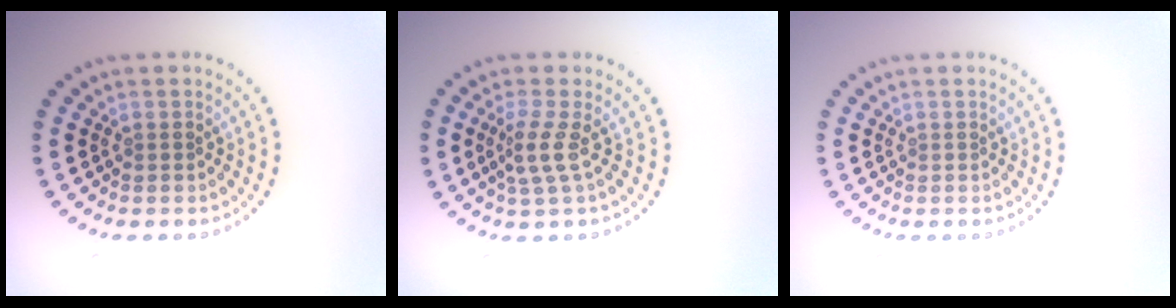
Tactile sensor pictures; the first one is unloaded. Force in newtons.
{"total": 2.3, "press": 1.5, "slide": 1.8}
{"total": 0.0}